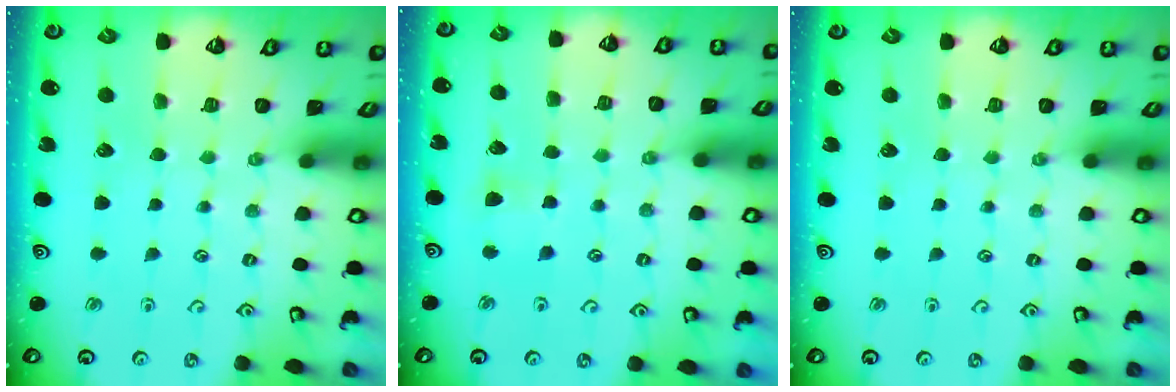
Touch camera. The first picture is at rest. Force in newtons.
{"total": 4.1, "press": 4.0, "slide": 0.6}
{"total": 0.0}